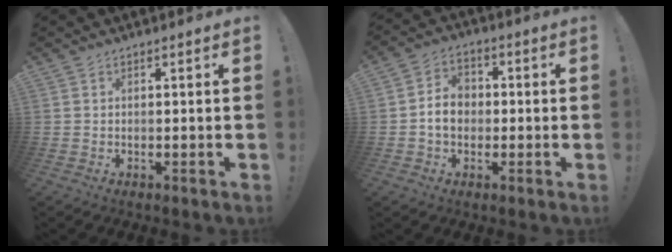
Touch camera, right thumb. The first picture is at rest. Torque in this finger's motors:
{"motor_torque": [0.93, 1.50, 0.82, -0.53, 0.01]}